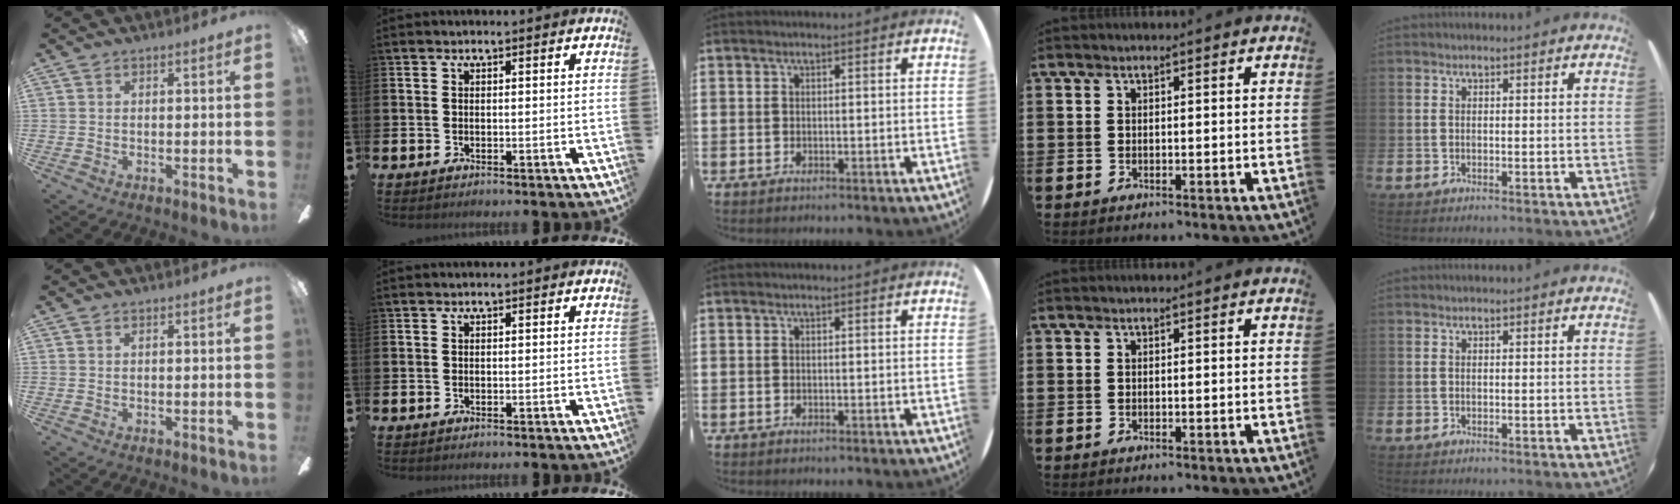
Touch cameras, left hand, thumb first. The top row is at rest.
{}